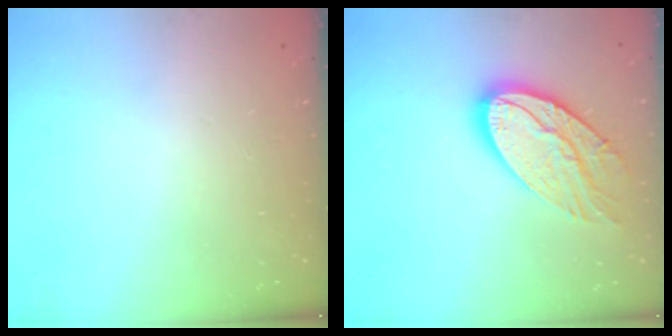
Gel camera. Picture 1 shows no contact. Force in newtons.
{"total": 16.6, "press": 16.6, "slide": 1.2}